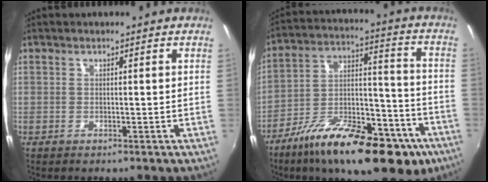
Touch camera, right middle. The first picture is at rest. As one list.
[{"total": 24.5, "force": [-15.1, 9.4, 16.9], "torque": [-0.268, -0.015, -0.229]}]